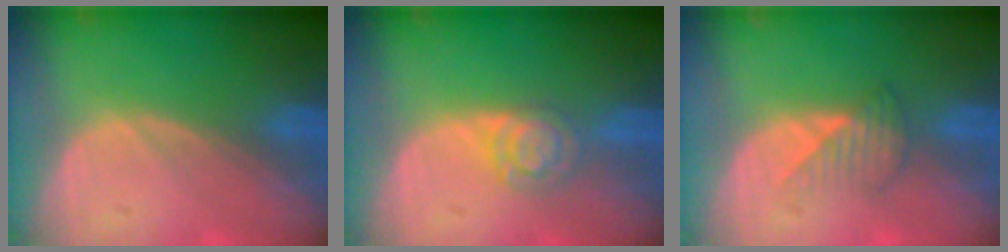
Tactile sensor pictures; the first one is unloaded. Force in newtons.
{"total": 3.8, "press": 3.8, "slide": 0.2}
{"total": 3.5, "press": 3.2, "slide": 1.5}